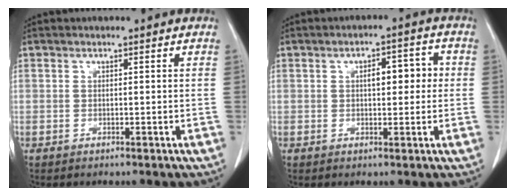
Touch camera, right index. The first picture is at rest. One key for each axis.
{"total": 4.8, "fx": 0.6, "fy": 2.0, "fz": 4.3, "tx": -0.063, "ty": 0.020, "tz": 0.009}